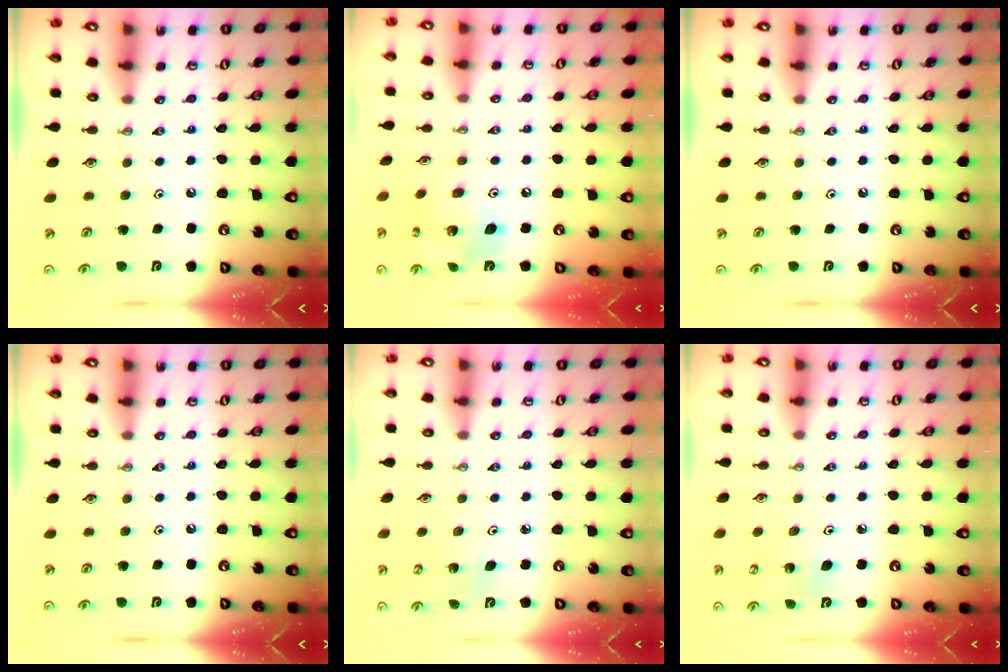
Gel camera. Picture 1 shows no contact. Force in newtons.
{"total": 11.7, "press": 11.6, "slide": 1.0}
{"total": 0.0}
{"total": 0.0}
{"total": 2.7, "press": 2.7, "slide": 0.4}
{"total": 5.6, "press": 5.6, "slide": 0.9}